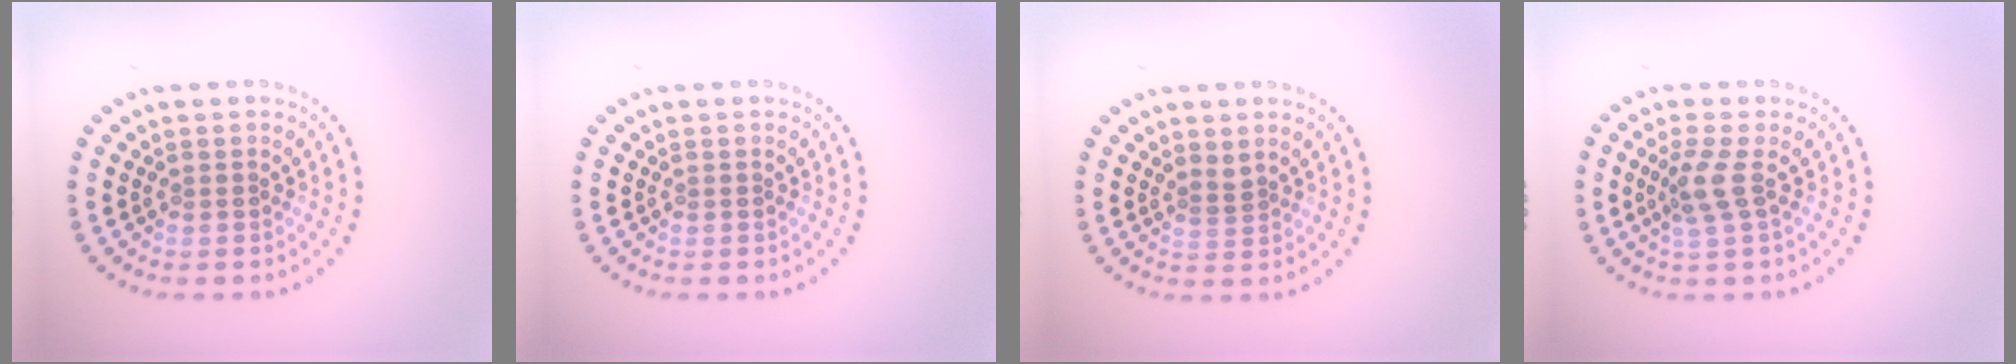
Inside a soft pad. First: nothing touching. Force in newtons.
{"total": 0.0}
{"total": 1.0, "press": 0.6, "slide": 0.8}
{"total": 2.3, "press": 1.7, "slide": 1.5}